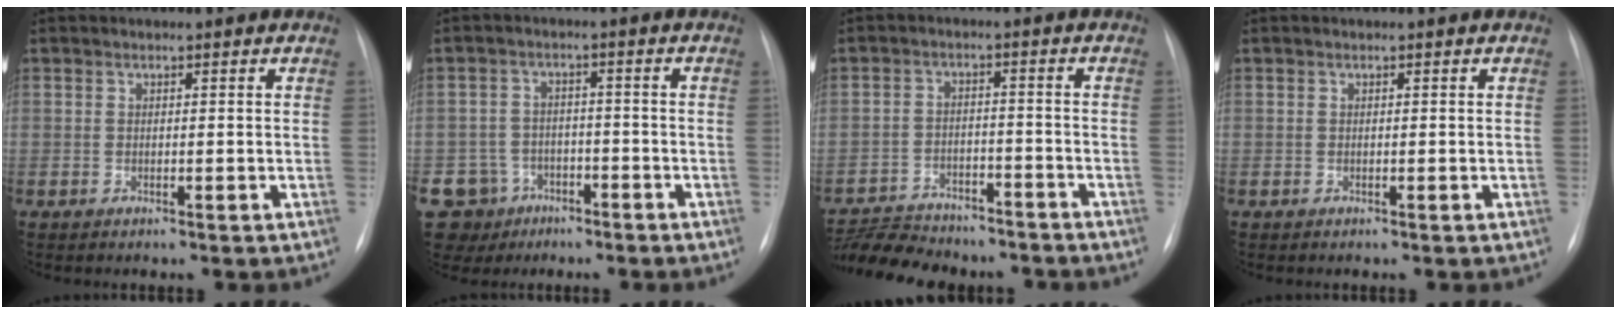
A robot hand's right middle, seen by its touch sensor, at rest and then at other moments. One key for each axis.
{"total": 7.7, "fx": -4.1, "fy": 6.5, "fz": 0.3, "tx": -0.012, "ty": 0.013, "tz": -0.059}
{"total": 12.9, "fx": -11.8, "fy": 3.7, "fz": 3.7, "tx": -0.070, "ty": 0.010, "tz": -0.173}
{"total": 0.0}